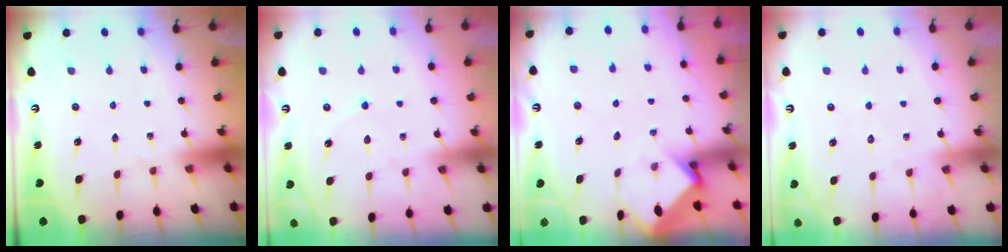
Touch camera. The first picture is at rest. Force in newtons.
{"total": 3.9, "press": 3.9, "slide": 0.2}
{"total": 3.8, "press": 3.8, "slide": 0.2}
{"total": 6.7, "press": 6.7, "slide": 0.8}